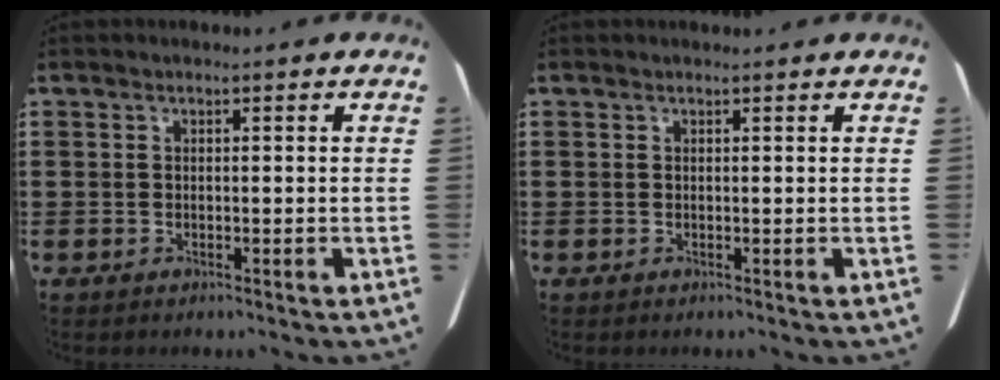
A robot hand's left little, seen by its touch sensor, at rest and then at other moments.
{"total": 0.0}